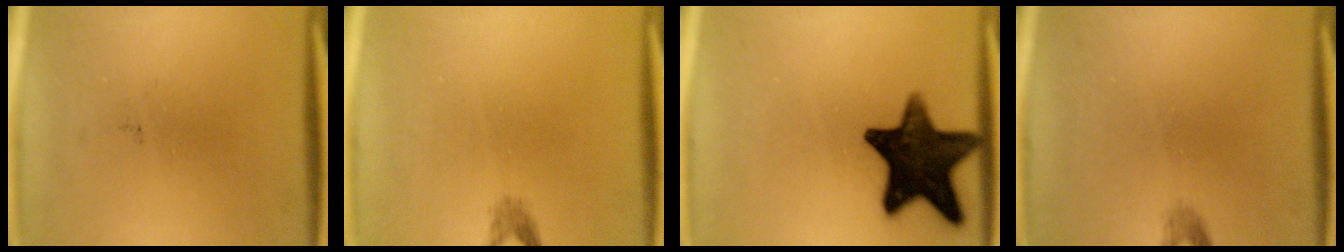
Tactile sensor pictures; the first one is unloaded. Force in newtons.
{"total": 1.2}
{"total": 15.3}
{"total": 1.0}